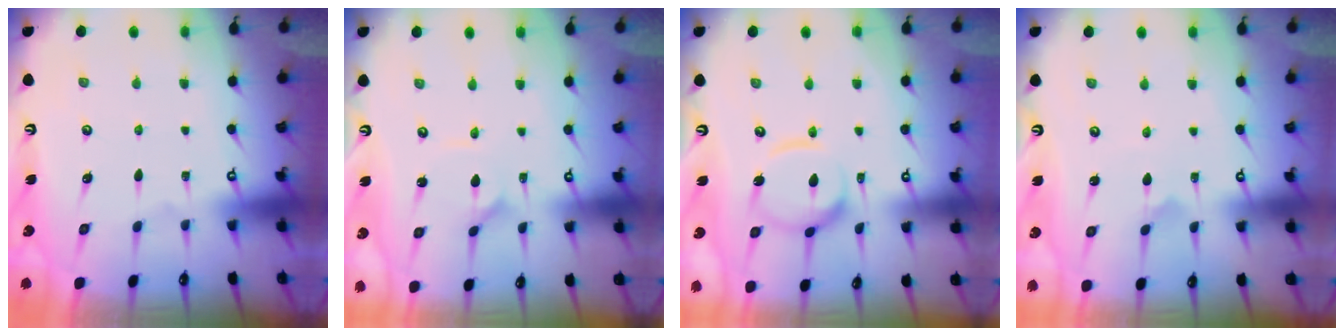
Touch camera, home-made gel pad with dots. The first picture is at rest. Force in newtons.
{"total": 1.1, "press": 1.1, "slide": 0.0}
{"total": 12.8, "press": 12.8, "slide": 1.3}
{"total": 0.9, "press": 0.9, "slide": 0.0}